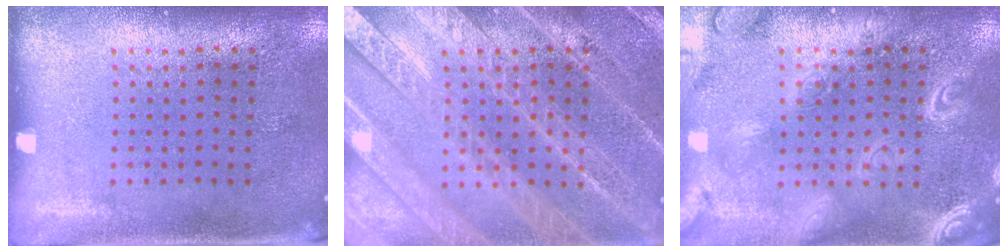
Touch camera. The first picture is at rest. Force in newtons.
{"total": 5.9, "press": 5.9, "slide": 0.7}
{"total": 3.4, "press": 3.4, "slide": 0.4}